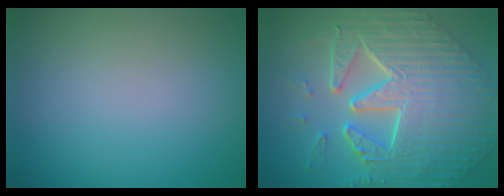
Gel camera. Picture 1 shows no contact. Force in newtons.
{"total": 10.4, "press": 7.3, "slide": 7.4}